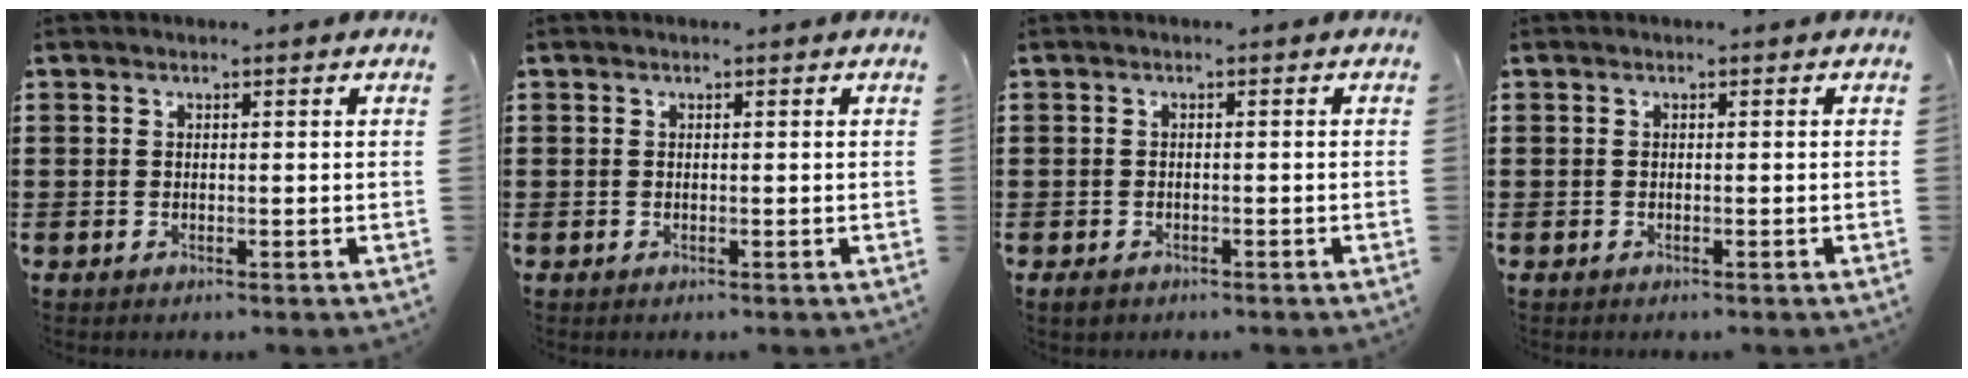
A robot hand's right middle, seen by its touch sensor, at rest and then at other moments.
{"total": 0.0}
{"total": 0.8, "force": [-0.6, 0.4, 0.2], "torque": [-0.007, 0.000, -0.013]}
{"total": 0.0}